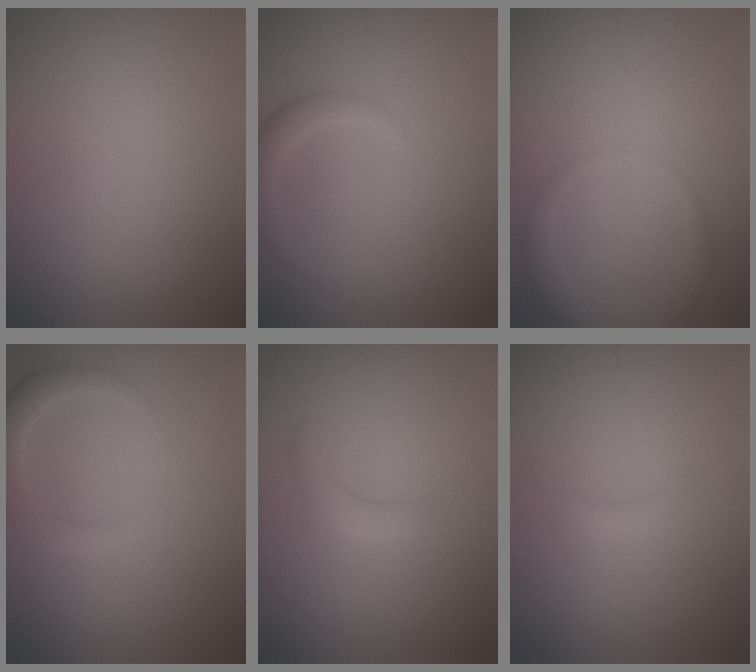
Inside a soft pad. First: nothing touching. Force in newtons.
{"total": 1.6, "press": 1.6, "slide": 0.1}
{"total": 2.7, "press": 2.6, "slide": 0.3}
{"total": 2.6, "press": 2.6, "slide": 0.2}
{"total": 1.4, "press": 1.4, "slide": 0.1}
{"total": 0.8, "press": 0.8, "slide": 0.0}